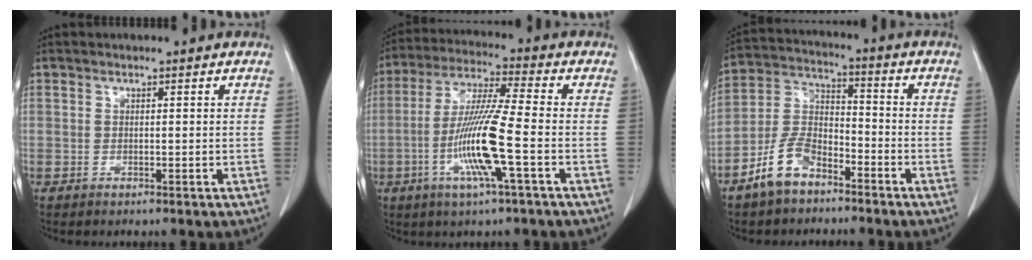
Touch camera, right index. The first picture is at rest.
{"total": 12.2, "force": [-3.4, -0.3, 11.7], "torque": [-0.234, -0.009, -0.072]}
{"total": 8.9, "force": [-5.9, 4.5, 4.9], "torque": [-0.113, 0.008, -0.120]}